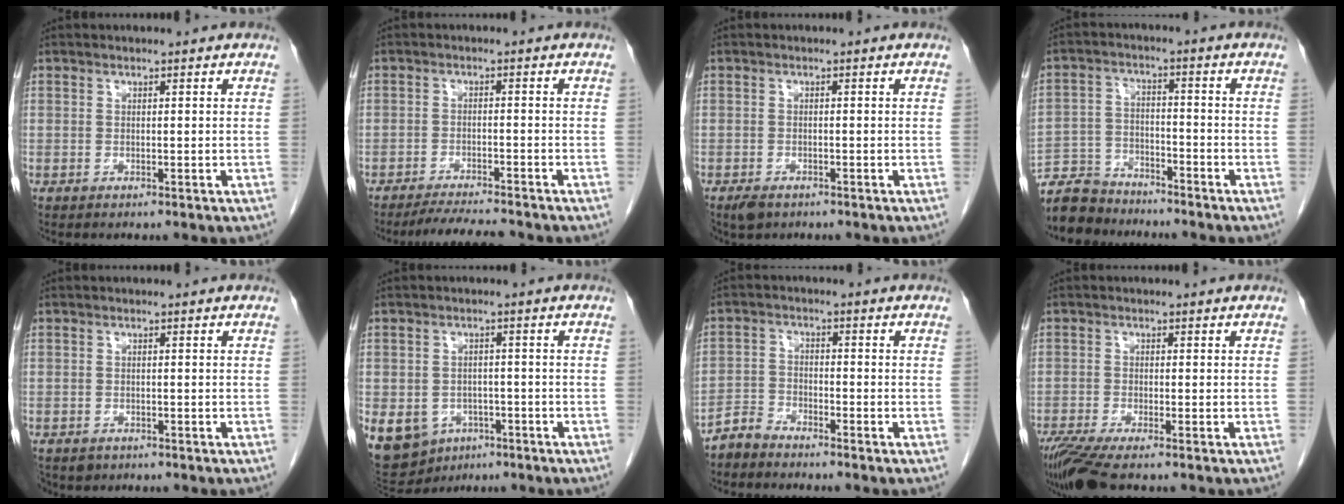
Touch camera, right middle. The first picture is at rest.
{"total": 5.8, "force": [-5.5, 0.3, 1.9], "torque": [-0.030, -0.015, -0.091]}
{"total": 2.1, "force": [-1.5, 1.2, 0.9], "torque": [-0.019, -0.001, -0.019]}
{"total": 8.4, "force": [-7.8, 3.0, 0.6], "torque": [-0.018, 0.001, -0.146]}
{"total": 2.2, "force": [-1.6, 1.5, 0.2], "torque": [-0.007, 0.001, -0.025]}
{"total": 18.5, "force": [-8.3, 14.8, 7.4], "torque": [-0.231, -0.001, -0.105]}
{"total": 3.3, "force": [-3.2, 0.8, -0.1], "torque": [0.004, -0.005, -0.066]}
{"total": 6.1, "force": [-4.7, 0.3, 3.9], "torque": [-0.072, -0.019, -0.086]}